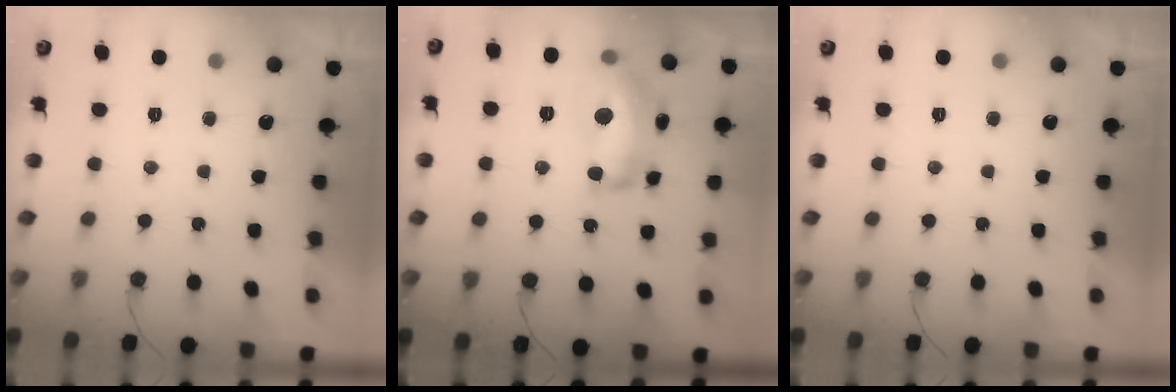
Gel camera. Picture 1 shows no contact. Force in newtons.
{"total": 15.0, "press": 15.0, "slide": 1.1}
{"total": 0.0}